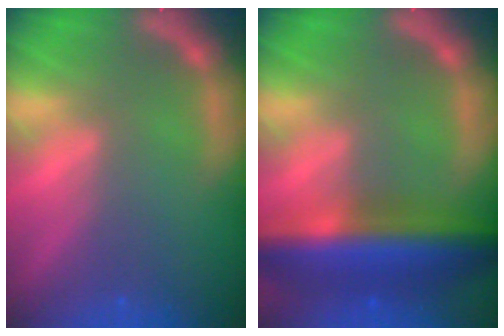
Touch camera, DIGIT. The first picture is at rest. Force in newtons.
{"total": 10.0}